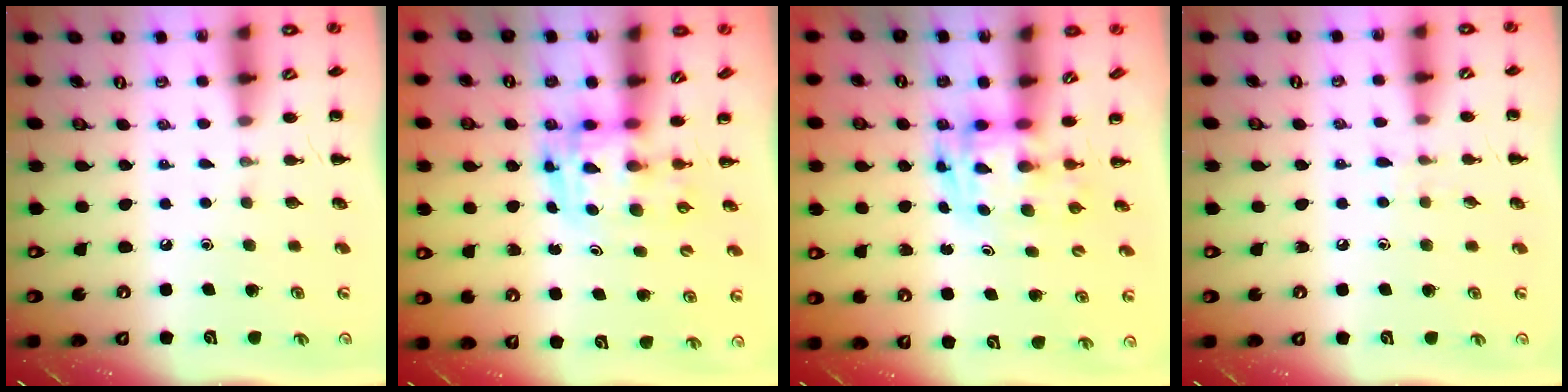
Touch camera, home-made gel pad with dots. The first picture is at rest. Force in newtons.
{"total": 3.4, "press": 3.4, "slide": 0.6}
{"total": 3.5, "press": 3.5, "slide": 0.6}
{"total": 5.0, "press": 4.5, "slide": 2.0}